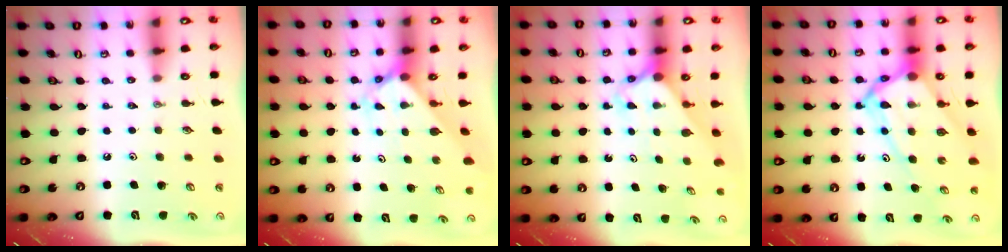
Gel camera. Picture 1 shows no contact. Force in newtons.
{"total": 2.5, "press": 2.5, "slide": 0.2}
{"total": 2.7, "press": 2.7, "slide": 0.0}
{"total": 13.6, "press": 13.6, "slide": 1.3}